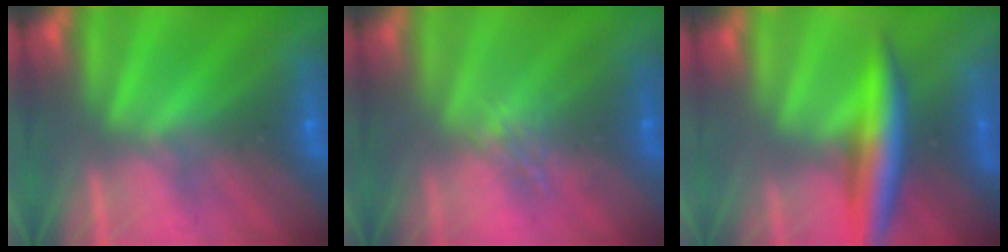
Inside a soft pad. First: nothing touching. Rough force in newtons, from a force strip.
{"total": 1.6}
{"total": 5.9}